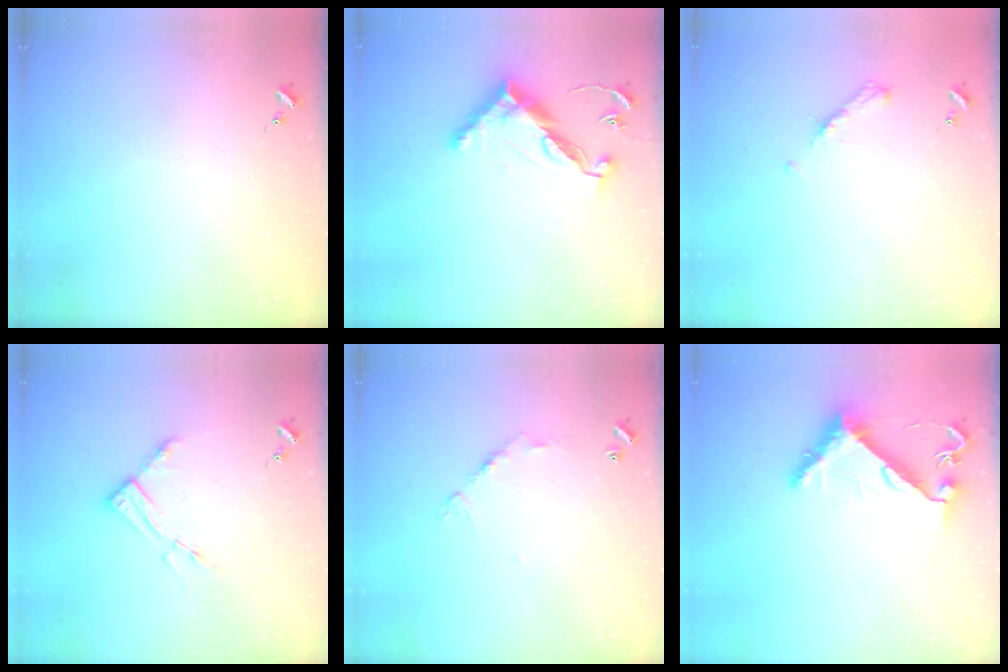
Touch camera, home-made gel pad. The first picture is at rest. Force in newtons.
{"total": 11.6, "press": 11.6, "slide": 0.4}
{"total": 4.9, "press": 4.9, "slide": 0.6}
{"total": 8.6, "press": 8.5, "slide": 0.9}
{"total": 6.1, "press": 6.1, "slide": 0.5}
{"total": 7.9, "press": 7.9, "slide": 0.4}